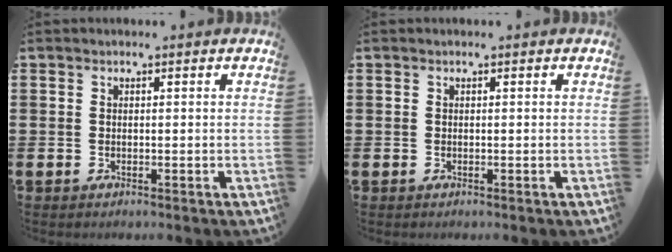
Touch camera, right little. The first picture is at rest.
{"total": 0.0}